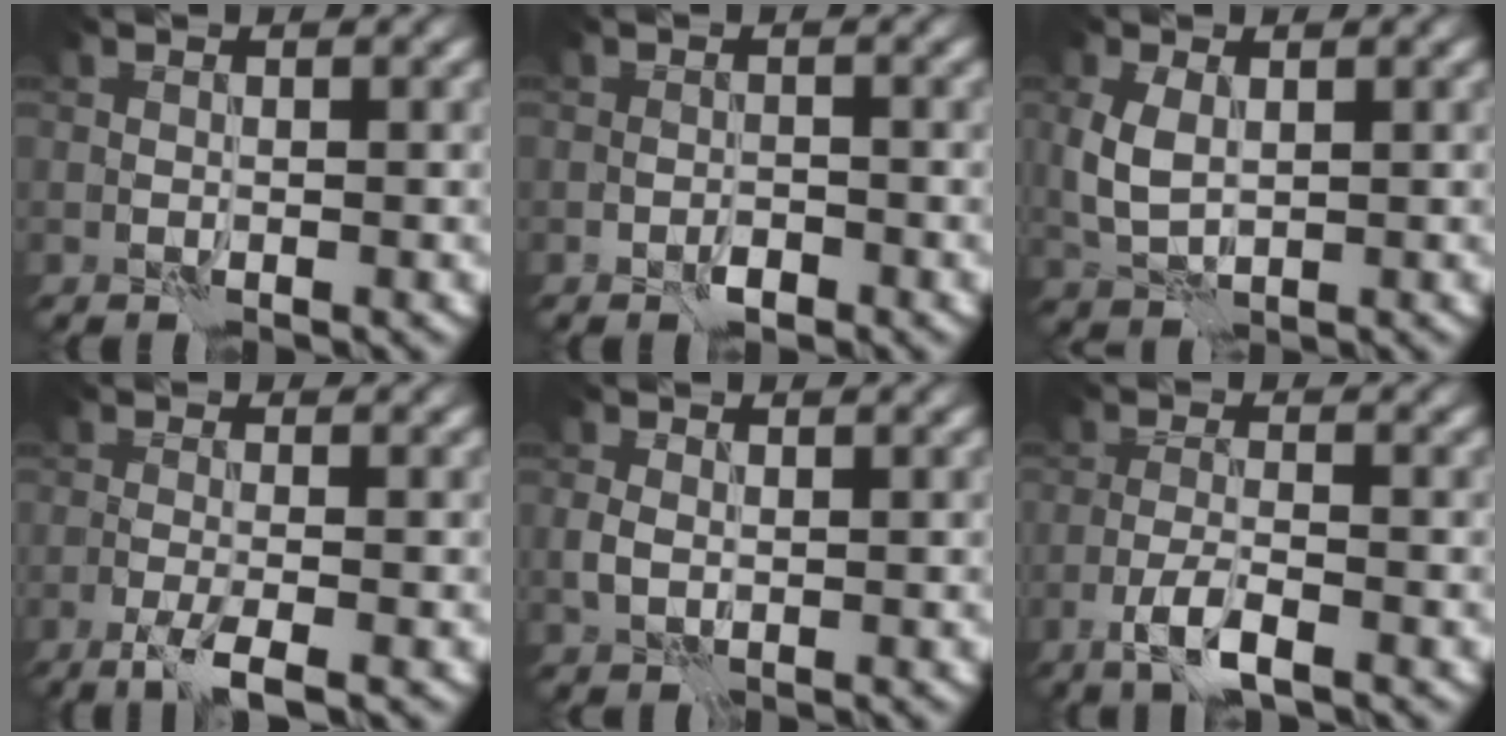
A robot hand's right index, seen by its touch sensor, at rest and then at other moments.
{"total": 1.2, "force": [-0.8, 0.6, 0.6], "torque": [-0.007, 0.003, -0.015]}
{"total": 3.1, "force": [0.7, 2.0, 2.2], "torque": [-0.060, 0.000, 0.018]}
{"total": 3.2, "force": [-1.9, 0.6, 2.5], "torque": [-0.045, -0.002, -0.044]}
{"total": 1.2, "force": [0.2, 1.0, 0.7], "torque": [-0.020, -0.002, 0.002]}
{"total": 3.3, "force": [-1.9, 0.8, 2.5], "torque": [-0.054, 0.000, -0.042]}